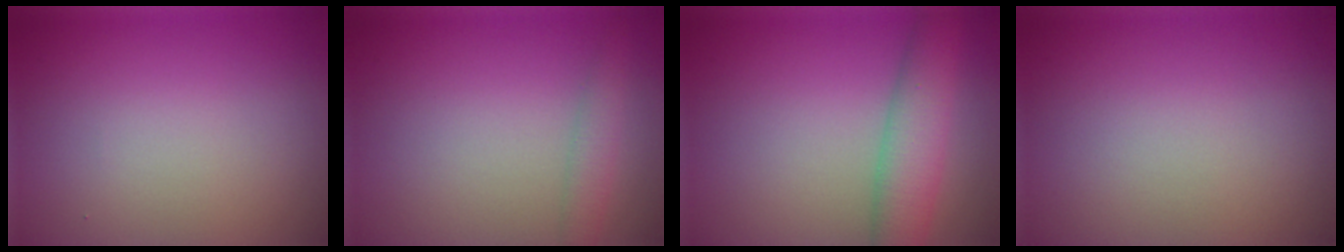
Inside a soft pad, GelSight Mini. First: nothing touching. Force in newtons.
{"total": 1.7, "press": 1.7, "slide": 0.1}
{"total": 4.7, "press": 4.7, "slide": 0.3}
{"total": 0.0}